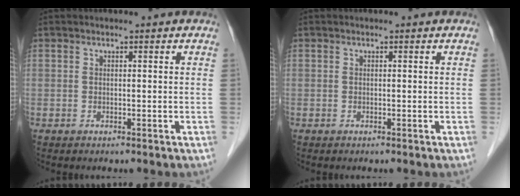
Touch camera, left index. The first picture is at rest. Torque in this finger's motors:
{"motor_torque": [0.05, 0.05, -0.02, 0.00]}